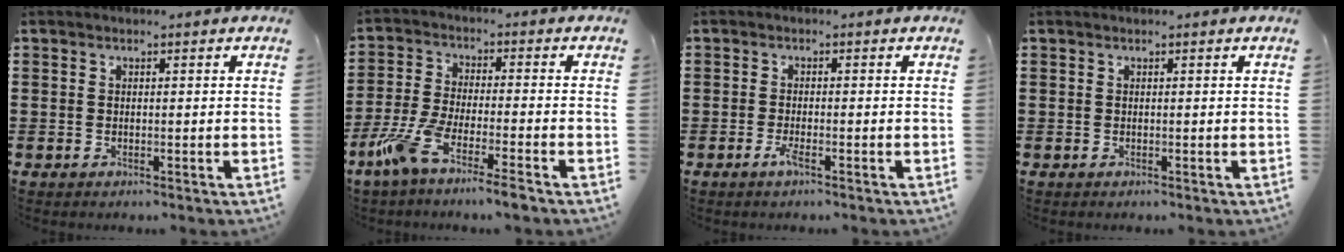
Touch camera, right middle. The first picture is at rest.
{"total": 7.2, "force": [-5.5, 0.3, 4.7], "torque": [-0.114, -0.016, -0.110]}
{"total": 1.9, "force": [-1.0, 0.2, 1.6], "torque": [-0.041, -0.007, -0.023]}
{"total": 0.0}